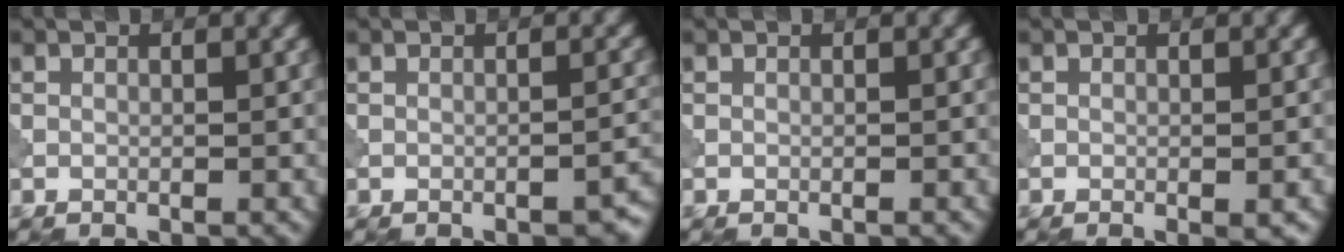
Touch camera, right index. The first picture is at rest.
{"total": 2.1, "force": [-1.7, 0.5, 1.3], "torque": [-0.013, 0.006, -0.022]}
{"total": 0.0}
{"total": 1.6, "force": [-0.7, 0.2, 1.4], "torque": [-0.018, -0.001, -0.010]}